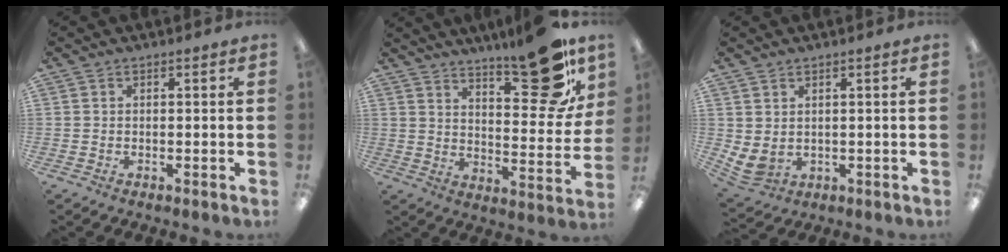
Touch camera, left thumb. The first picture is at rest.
{"total": 19.8, "force": [13.4, 7.1, 12.7], "torque": [-0.156, -0.086, 0.211]}
{"total": 3.4, "force": [1.4, 2.4, 2.0], "torque": [-0.055, -0.007, 0.026]}